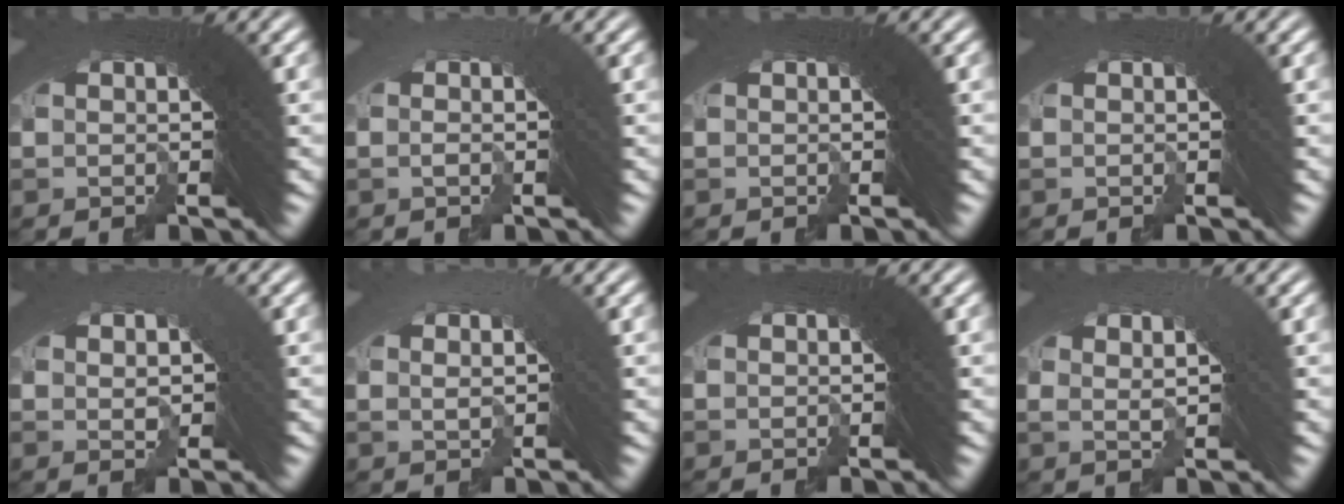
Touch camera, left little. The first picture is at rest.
{"total": 1.5, "force": [-1.3, -0.6, -0.1], "torque": [0.009, 0.007, -0.026]}
{"total": 0.0}
{"total": 0.6, "force": [-0.5, 0.0, -0.3], "torque": [0.008, 0.005, -0.011]}
{"total": 1.3, "force": [0.5, 0.6, 1.1], "torque": [0.000, 0.012, 0.006]}
{"total": 0.9, "force": [0.2, -0.4, 0.8], "torque": [0.012, 0.016, 0.003]}
{"total": 0.0}
{"total": 1.7, "force": [0.7, -0.1, 1.5], "torque": [-0.005, 0.015, 0.013]}